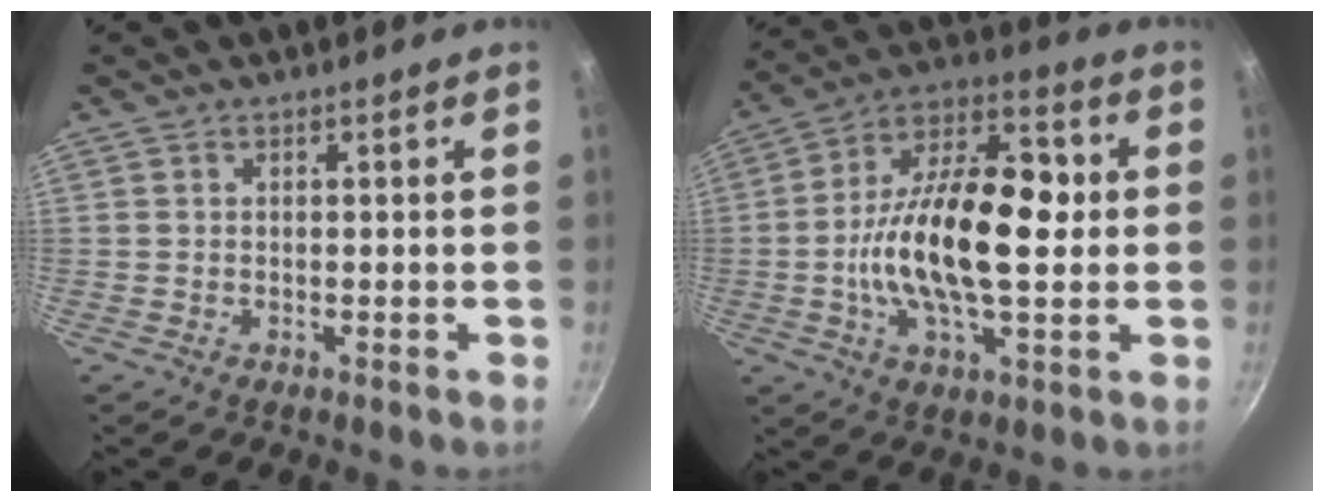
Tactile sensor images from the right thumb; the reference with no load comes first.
{"total": 21.5, "force": [-0.3, 10.6, 18.7], "torque": [-0.304, 0.029, -0.019]}